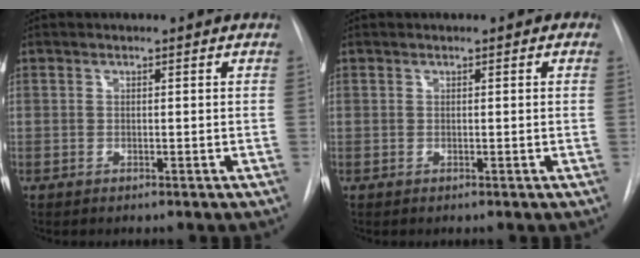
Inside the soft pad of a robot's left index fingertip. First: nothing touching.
{"total": 0.6, "force": [-0.2, 0.5, 0.4], "torque": [-0.003, 0.002, -0.006]}